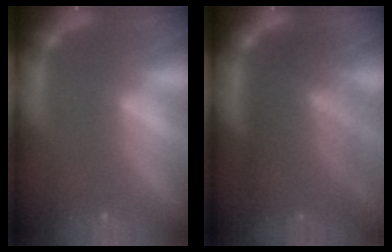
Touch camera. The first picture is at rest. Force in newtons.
{"total": 9.1}